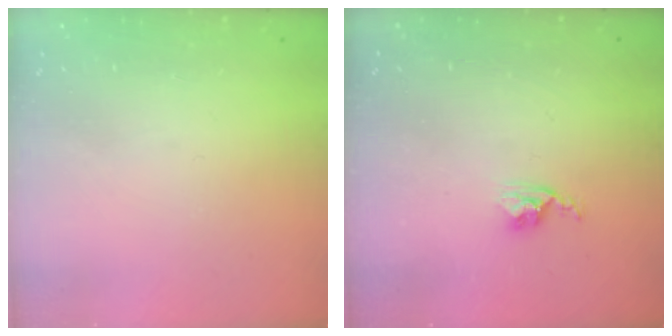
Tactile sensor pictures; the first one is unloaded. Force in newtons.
{"total": 2.9, "press": 2.9, "slide": 0.4}